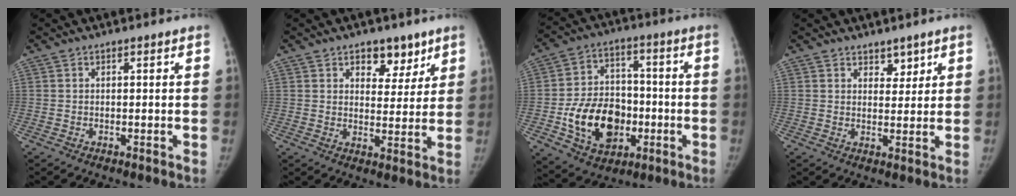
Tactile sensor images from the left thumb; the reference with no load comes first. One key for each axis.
{"total": 7.0, "fx": 4.4, "fy": 4.5, "fz": 3.1, "tx": -0.001, "ty": -0.025, "tz": 0.065}
{"total": 17.0, "fx": -4.3, "fy": 12.6, "fz": 10.5, "tx": -0.132, "ty": 0.024, "tz": -0.061}
{"total": 3.1, "fx": 2.3, "fy": 1.9, "fz": 0.9, "tx": 0.014, "ty": -0.015, "tz": 0.036}